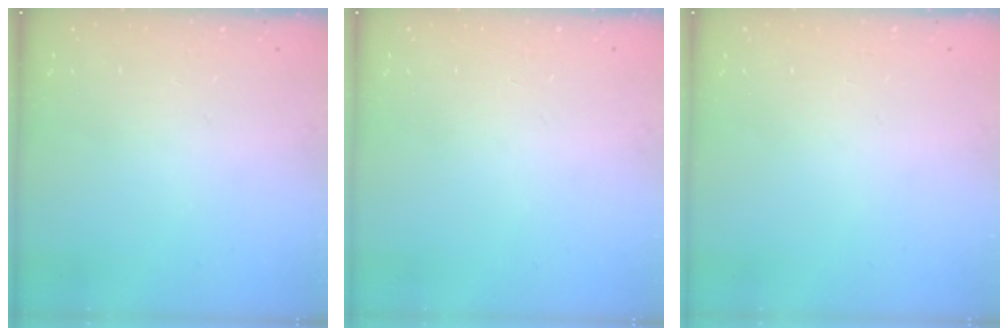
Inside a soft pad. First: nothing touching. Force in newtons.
{"total": 0.0}
{"total": 0.0}